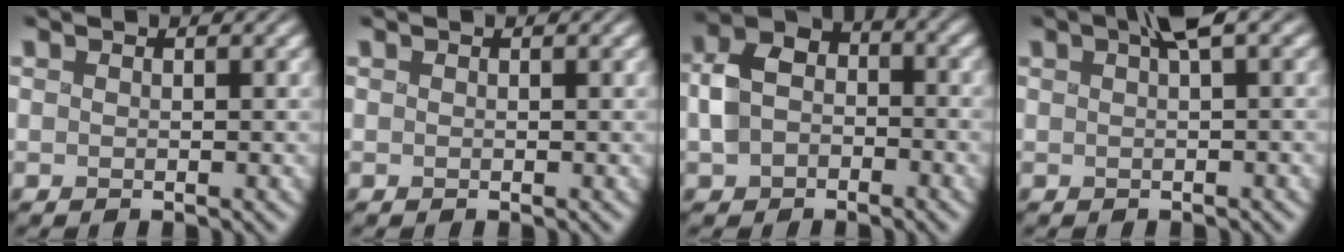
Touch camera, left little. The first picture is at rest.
{"total": 0.0}
{"total": 5.2, "force": [-1.5, 3.9, 3.1], "torque": [-0.062, 0.011, -0.035]}
{"total": 3.2, "force": [1.4, 0.7, 2.8], "torque": [-0.039, 0.015, 0.017]}